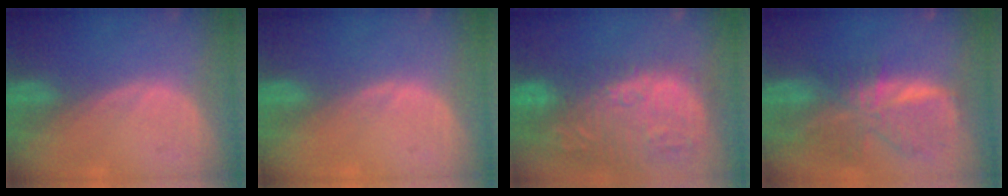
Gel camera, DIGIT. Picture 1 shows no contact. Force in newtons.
{"total": 0.5, "press": 0.5, "slide": 0.1}
{"total": 15.5, "press": 13.1, "slide": 8.3}
{"total": 8.9, "press": 7.8, "slide": 4.4}